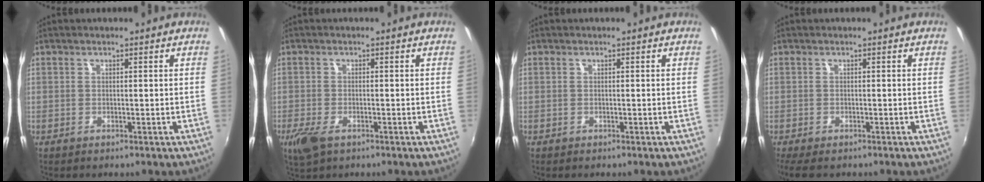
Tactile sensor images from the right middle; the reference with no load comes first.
{"total": 4.7, "force": [-2.7, 2.2, 3.1], "torque": [-0.075, -0.014, -0.050]}
{"total": 0.0}
{"total": 4.2, "force": [-3.0, 1.7, 2.4], "torque": [-0.052, -0.021, -0.051]}